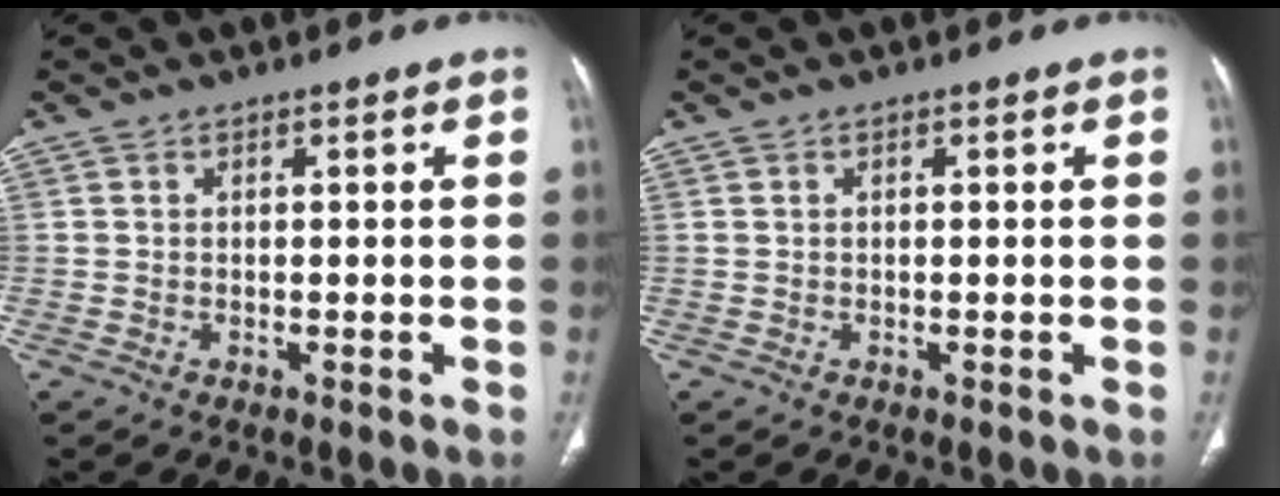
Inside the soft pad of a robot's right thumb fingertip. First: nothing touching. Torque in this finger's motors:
{"motor_torque": [0.03, 0.03, -0.02, 0.00, 0.02]}